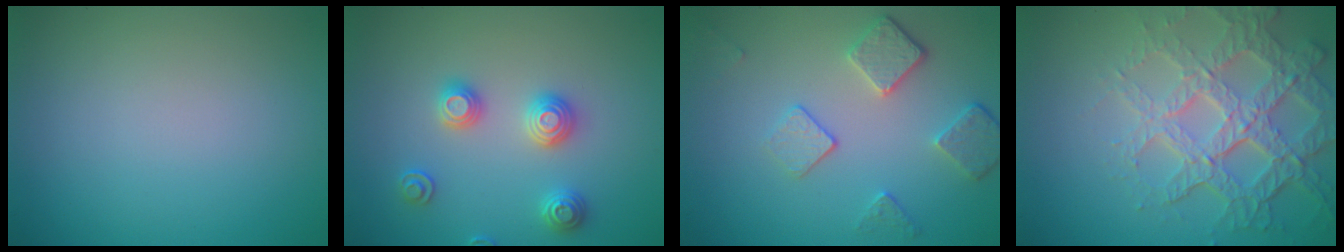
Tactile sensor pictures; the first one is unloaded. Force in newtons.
{"total": 2.8, "press": 2.8, "slide": 0.2}
{"total": 3.7, "press": 2.9, "slide": 2.3}
{"total": 7.3, "press": 5.2, "slide": 5.2}